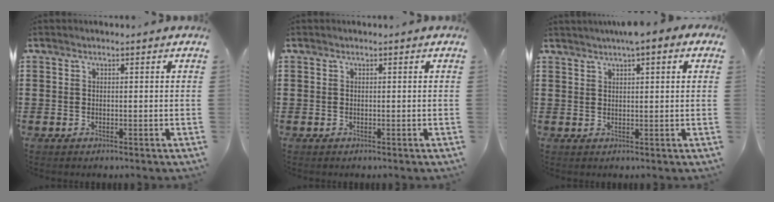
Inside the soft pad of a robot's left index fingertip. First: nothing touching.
{"total": 0.0}
{"total": 3.2, "force": [2.2, 0.3, 2.4], "torque": [-0.050, 0.006, 0.039]}